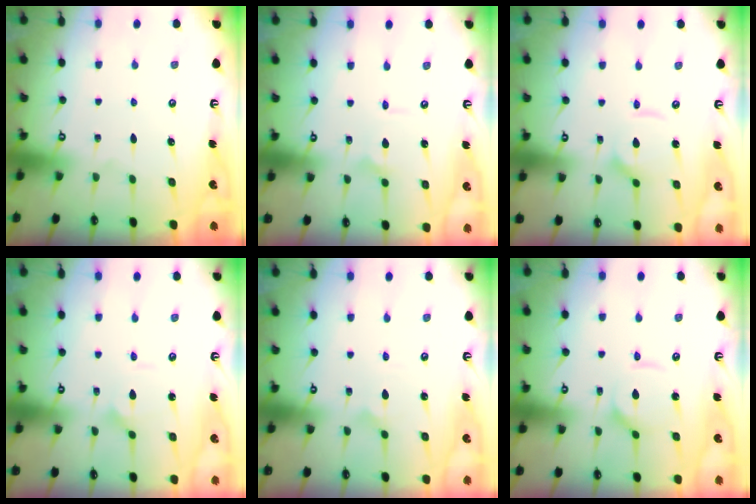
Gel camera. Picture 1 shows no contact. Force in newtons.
{"total": 2.5, "press": 2.5, "slide": 0.2}
{"total": 8.4, "press": 8.3, "slide": 0.9}
{"total": 2.1, "press": 2.1, "slide": 0.1}
{"total": 1.5, "press": 1.5, "slide": 0.0}
{"total": 6.2, "press": 6.2, "slide": 0.6}